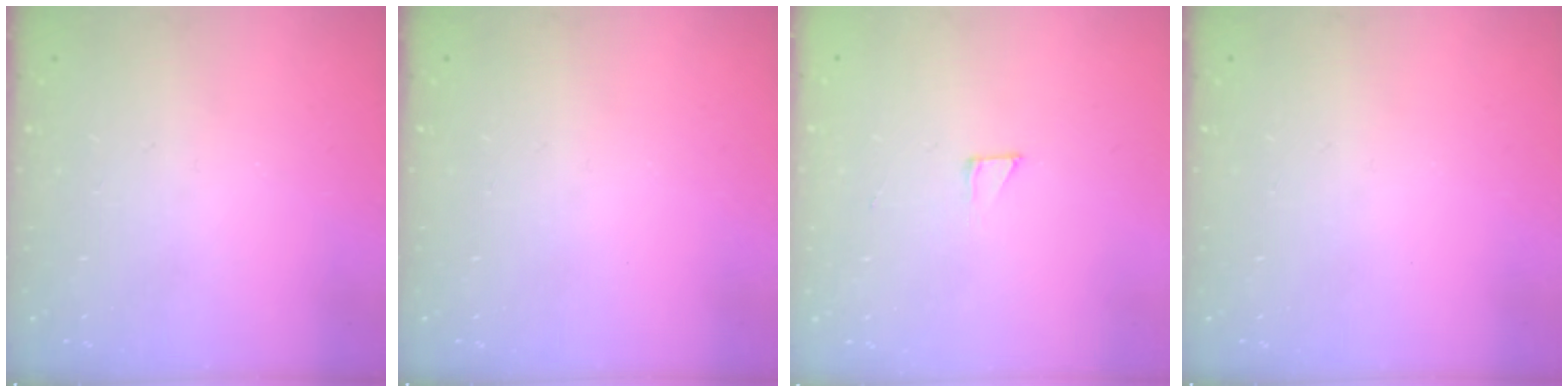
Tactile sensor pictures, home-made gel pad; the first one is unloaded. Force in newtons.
{"total": 0.0}
{"total": 2.6, "press": 2.6, "slide": 0.1}
{"total": 0.0}